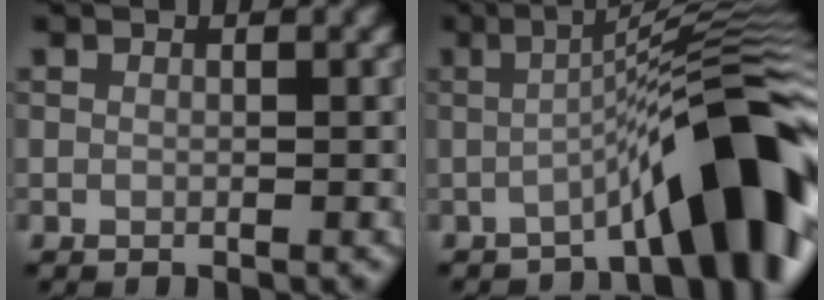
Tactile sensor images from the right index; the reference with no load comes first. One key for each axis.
{"total": 10.5, "fx": -4.3, "fy": 1.9, "fz": 9.3, "tx": -0.108, "ty": 0.029, "tz": -0.072}